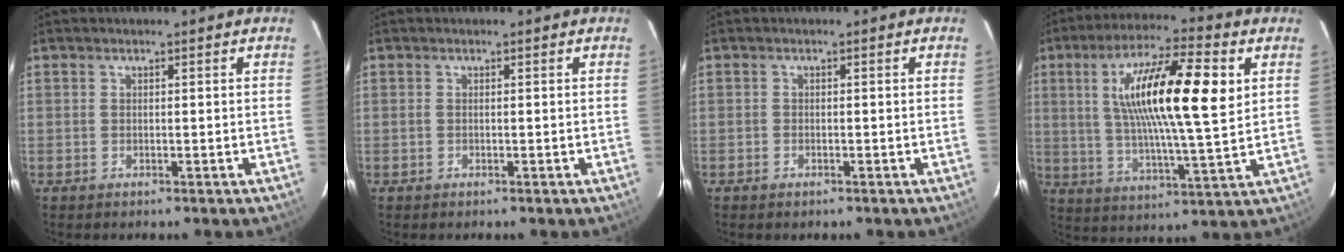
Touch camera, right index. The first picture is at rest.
{"total": 0.0}
{"total": 0.9, "force": [-0.6, 0.6, 0.2], "torque": [-0.005, 0.000, -0.011]}
{"total": 19.1, "force": [5.3, 3.6, 17.9], "torque": [-0.315, 0.015, 0.087]}